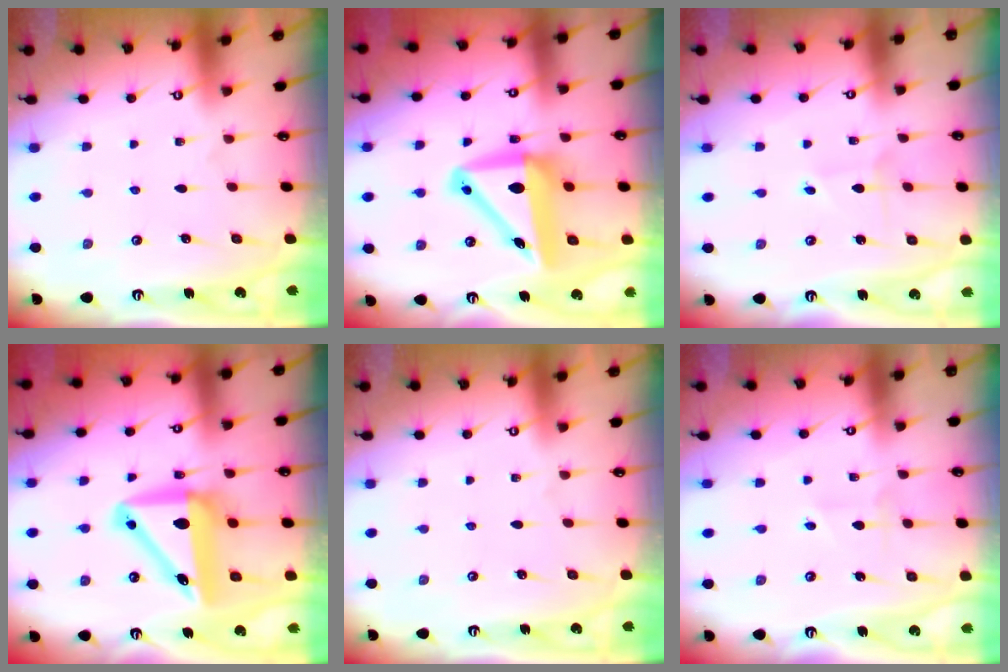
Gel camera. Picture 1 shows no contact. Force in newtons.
{"total": 11.8, "press": 11.3, "slide": 3.5}
{"total": 2.2, "press": 2.2, "slide": 0.1}
{"total": 12.0, "press": 11.2, "slide": 4.3}
{"total": 0.0}
{"total": 1.6, "press": 1.5, "slide": 0.7}